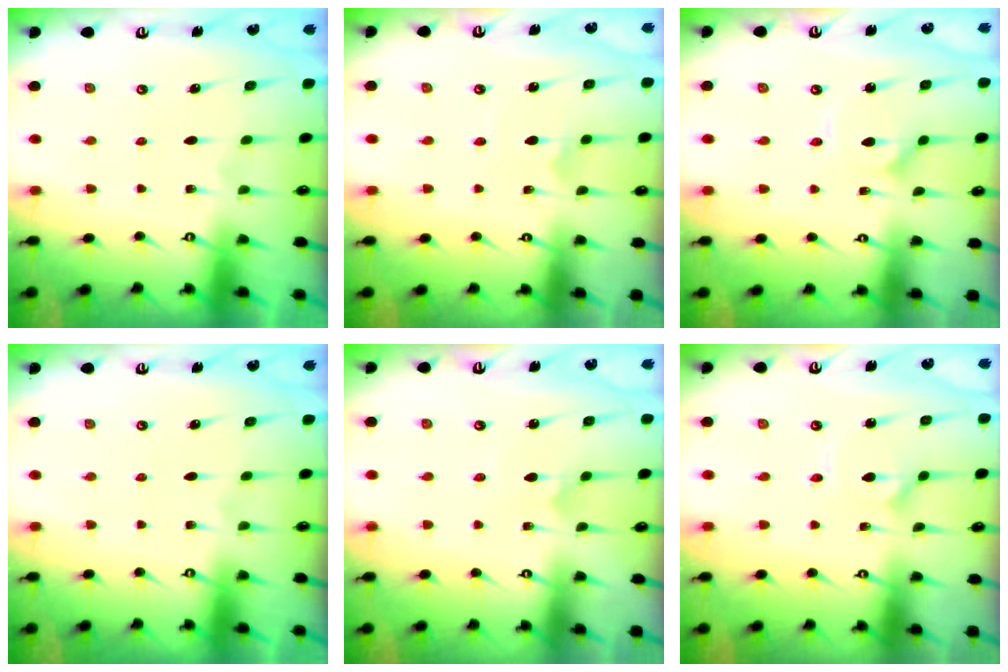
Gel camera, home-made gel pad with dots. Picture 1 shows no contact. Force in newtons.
{"total": 2.3, "press": 2.3, "slide": 0.2}
{"total": 2.5, "press": 2.5, "slide": 0.3}
{"total": 0.0}
{"total": 0.7, "press": 0.7, "slide": 0.0}
{"total": 2.9, "press": 2.8, "slide": 0.4}